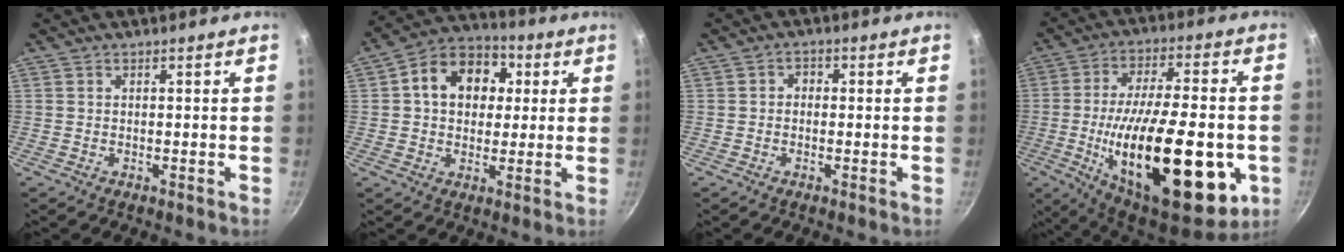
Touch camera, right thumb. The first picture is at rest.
{"total": 13.6, "force": [2.8, 10.5, 8.2], "torque": [-0.097, 0.019, 0.028]}
{"total": 1.8, "force": [-0.3, 1.5, 0.9], "torque": [-0.012, 0.008, -0.008]}
{"total": 31.3, "force": [-7.1, 12.6, 27.8], "torque": [-0.422, 0.008, -0.100]}